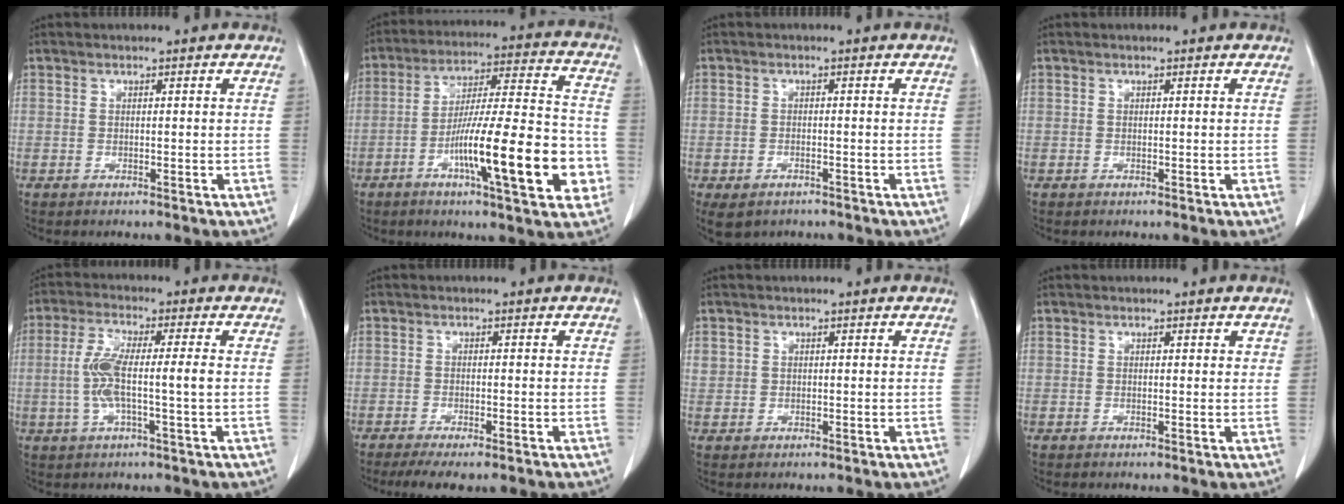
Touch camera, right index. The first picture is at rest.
{"total": 18.9, "force": [-5.9, 2.4, 17.8], "torque": [-0.267, 0.006, -0.090]}
{"total": 4.1, "force": [-2.6, 2.5, 2.0], "torque": [-0.040, -0.003, -0.035]}
{"total": 0.0}
{"total": 7.4, "force": [-0.5, 0.7, 7.3], "torque": [-0.155, 0.008, -0.012]}
{"total": 6.2, "force": [-4.8, 1.4, 3.7], "torque": [-0.051, -0.012, -0.073]}
{"total": 2.0, "force": [0.7, 1.8, 0.4], "torque": [0.000, 0.009, 0.014]}
{"total": 0.8, "force": [0.6, 0.4, 0.4], "torque": [0.001, -0.001, 0.004]}